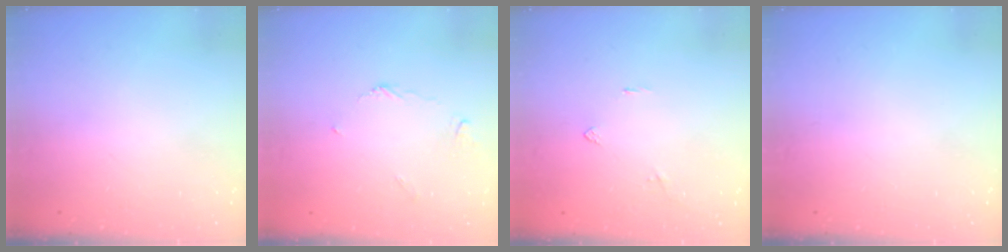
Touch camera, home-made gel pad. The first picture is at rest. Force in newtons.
{"total": 3.5, "press": 3.5, "slide": 0.3}
{"total": 2.5, "press": 2.5, "slide": 0.4}
{"total": 0.0}